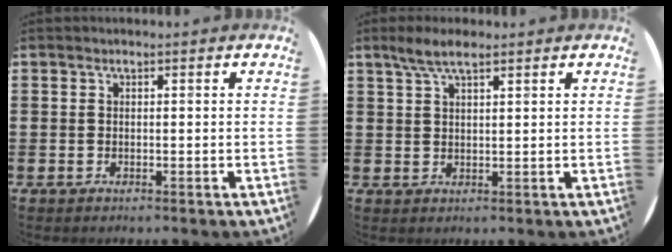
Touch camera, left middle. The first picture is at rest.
{"total": 3.7, "force": [2.7, 0.9, 2.3], "torque": [-0.050, 0.006, 0.048]}